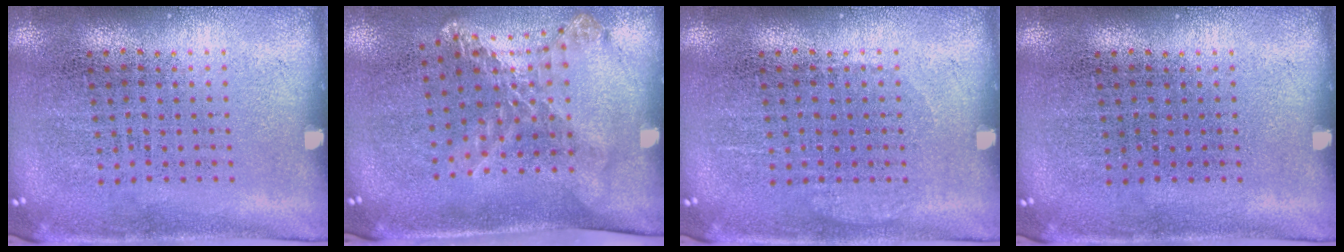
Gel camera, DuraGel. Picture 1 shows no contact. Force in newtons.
{"total": 1.7, "press": 1.3, "slide": 1.0}
{"total": 0.7, "press": 0.7, "slide": 0.2}
{"total": 0.0}